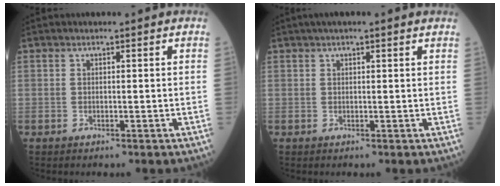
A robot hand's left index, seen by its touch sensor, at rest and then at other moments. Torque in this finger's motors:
{"motor_torque": [1.05, -1.09, 0.14, 0.10]}